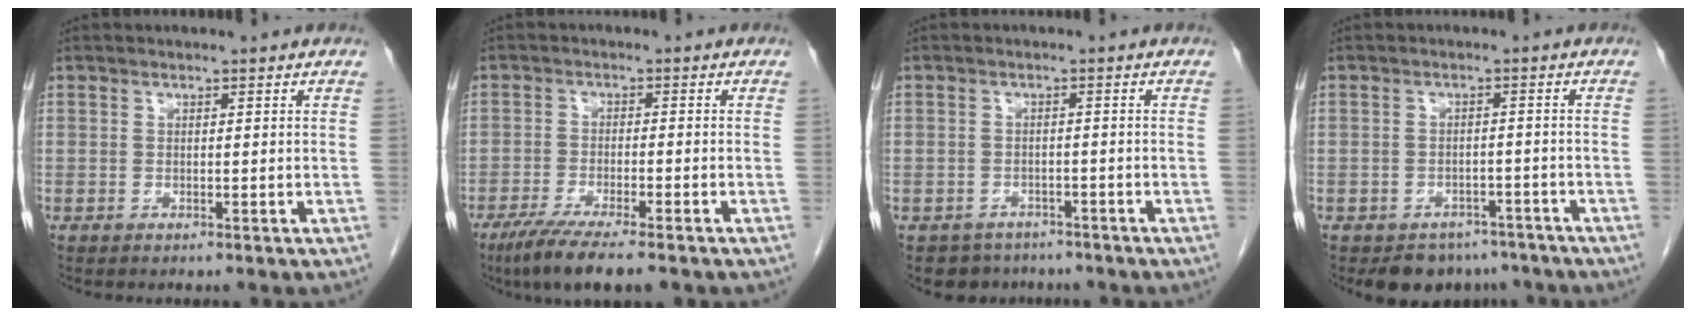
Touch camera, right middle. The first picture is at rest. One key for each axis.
{"total": 8.5, "fx": -6.3, "fy": 0.8, "fz": 5.7, "tx": -0.092, "ty": -0.019, "tz": -0.100}
{"total": 4.6, "fx": -3.7, "fy": 2.8, "fz": -0.1, "tx": 0.005, "ty": 0.010, "tz": -0.051}
{"total": 6.7, "fx": -5.5, "fy": 3.8, "fz": 0.9, "tx": 0.006, "ty": 0.008, "tz": -0.071}